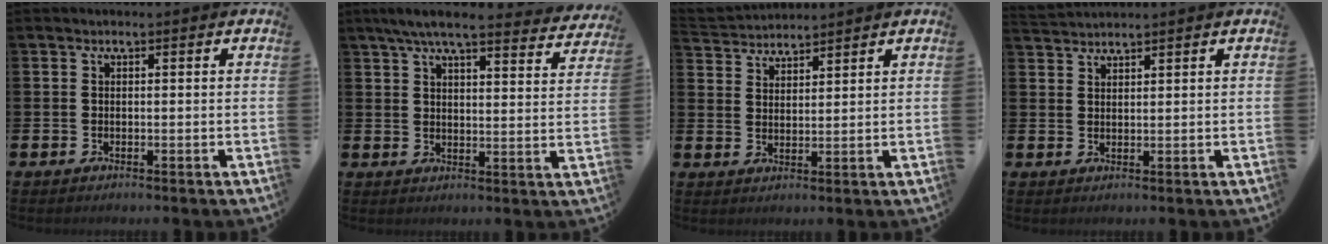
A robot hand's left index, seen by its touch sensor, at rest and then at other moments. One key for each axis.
{"total": 6.6, "fx": 6.0, "fy": 0.8, "fz": 2.7, "tx": -0.059, "ty": -0.031, "tz": 0.102}
{"total": 3.4, "fx": 3.2, "fy": 0.7, "fz": -0.5, "tx": -0.007, "ty": -0.017, "tz": 0.059}
{"total": 1.9, "fx": 1.8, "fy": 0.1, "fz": -0.2, "tx": -0.005, "ty": -0.003, "tz": 0.036}